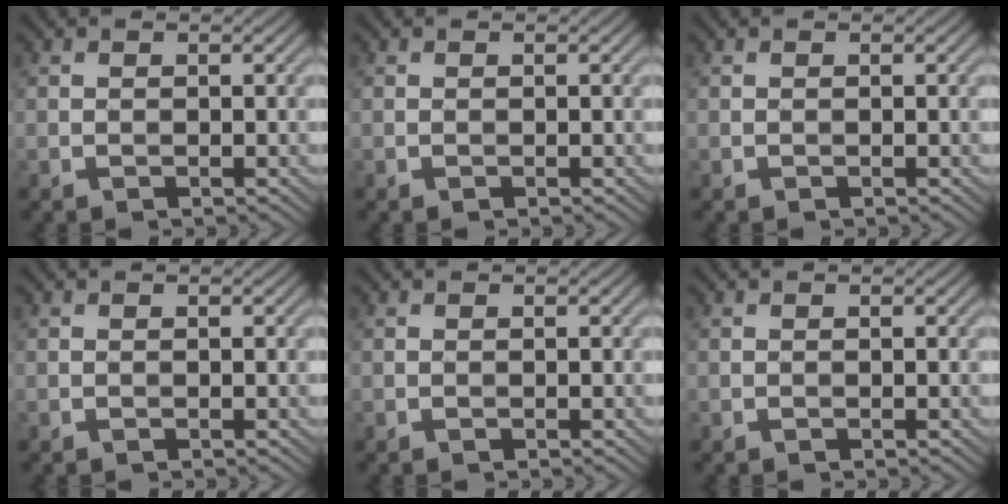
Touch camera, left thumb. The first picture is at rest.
{"total": 0.0}
{"total": 0.0}
{"total": 0.0}
{"total": 0.0}
{"total": 0.0}